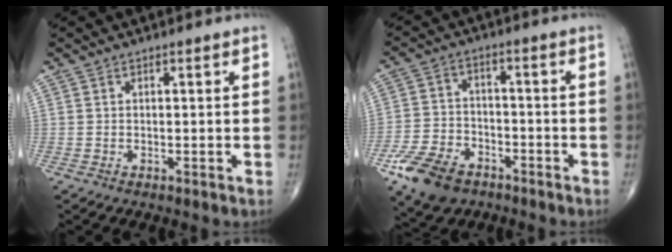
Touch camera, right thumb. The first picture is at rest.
{"total": 11.5, "force": [-6.8, 7.1, 5.9], "torque": [-0.106, 0.023, -0.124]}